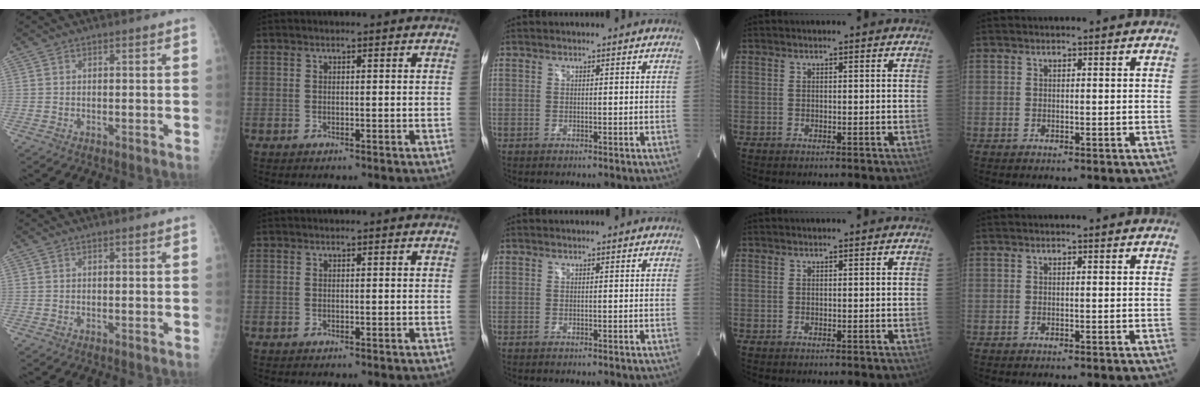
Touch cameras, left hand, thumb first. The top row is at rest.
{}